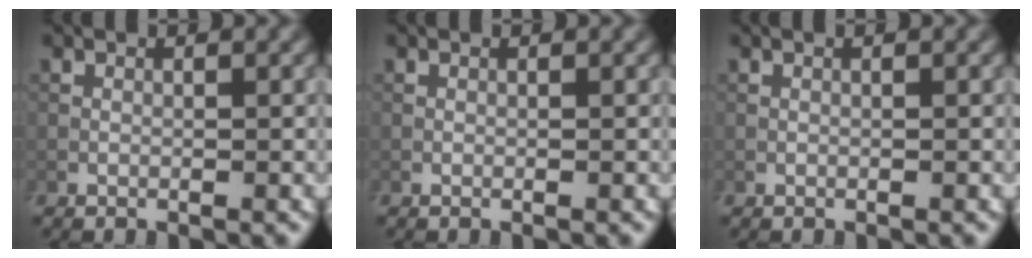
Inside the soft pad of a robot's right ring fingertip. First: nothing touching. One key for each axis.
{"total": 0.0}
{"total": 0.0}